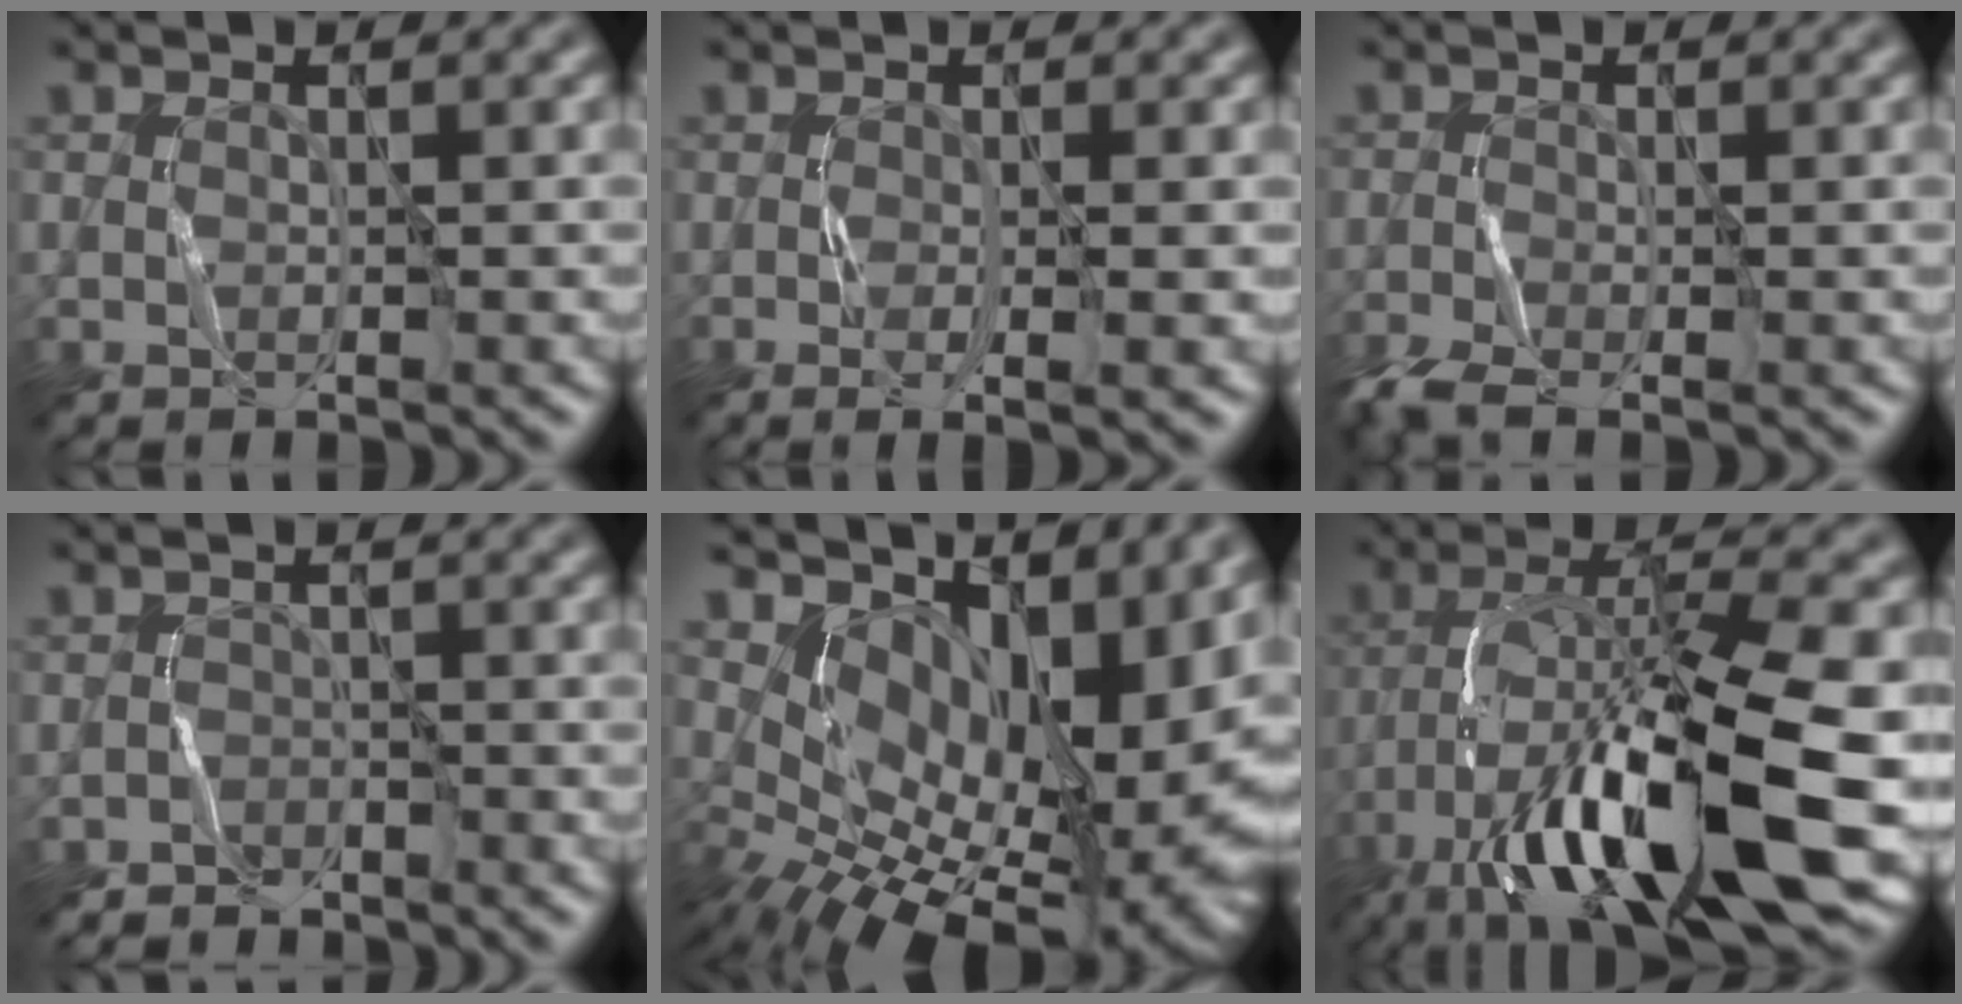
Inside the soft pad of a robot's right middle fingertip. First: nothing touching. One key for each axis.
{"total": 2.2, "fx": -0.5, "fy": 0.3, "fz": 2.2, "tx": -0.040, "ty": -0.008, "tz": -0.002}
{"total": 3.3, "fx": -2.1, "fy": 0.9, "fz": 2.4, "tx": -0.058, "ty": -0.012, "tz": -0.039}
{"total": 2.0, "fx": -1.8, "fy": 0.1, "fz": -0.9, "tx": 0.018, "ty": 0.005, "tz": -0.029}
{"total": 14.7, "fx": 1.8, "fy": 8.5, "fz": 11.8, "tx": -0.167, "ty": -0.007, "tz": 0.060}
{"total": 16.1, "fx": -7.6, "fy": 4.2, "fz": 13.6, "tx": -0.255, "ty": 0.009, "tz": -0.124}